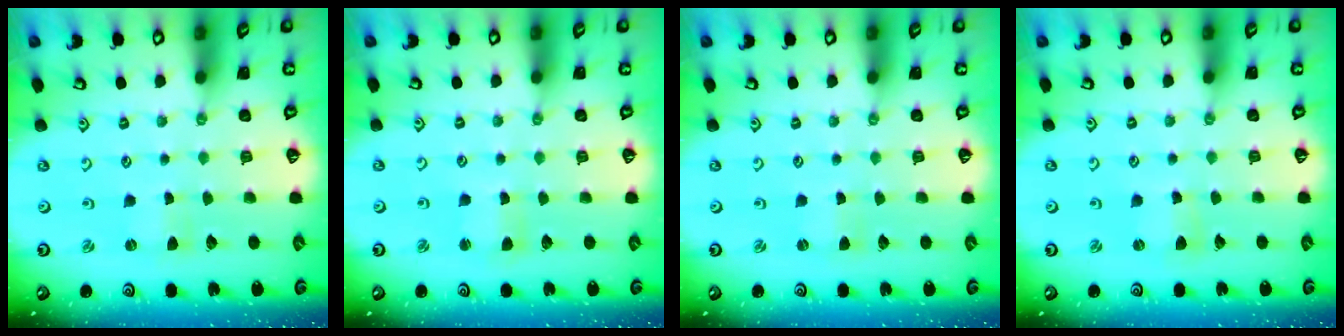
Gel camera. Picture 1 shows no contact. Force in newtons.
{"total": 2.2, "press": 2.2, "slide": 0.4}
{"total": 1.1, "press": 1.1, "slide": 0.2}
{"total": 2.6, "press": 2.6, "slide": 0.1}